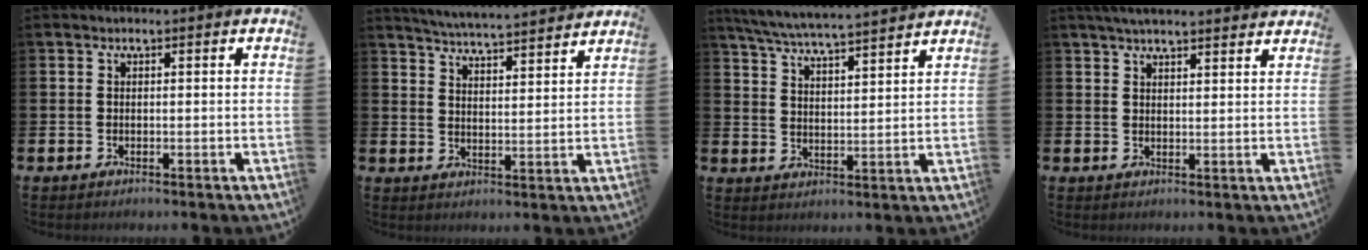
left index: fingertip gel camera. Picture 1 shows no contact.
{"total": 5.2, "force": [5.2, -0.3, 0.4], "torque": [-0.025, -0.042, 0.090]}
{"total": 6.1, "force": [5.9, -0.1, 1.4], "torque": [-0.054, -0.040, 0.103]}
{"total": 3.7, "force": [3.5, 0.3, 1.1], "torque": [-0.027, -0.009, 0.065]}